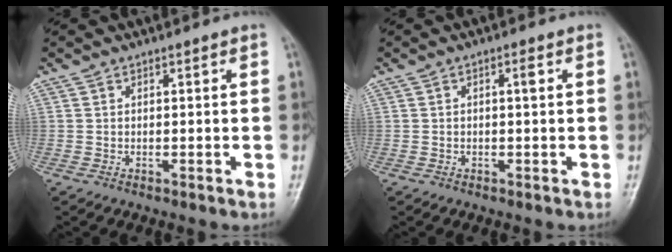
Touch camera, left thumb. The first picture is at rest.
{"total": 1.3, "force": [0.0, 0.2, 1.3], "torque": [-0.025, 0.009, 0.001]}